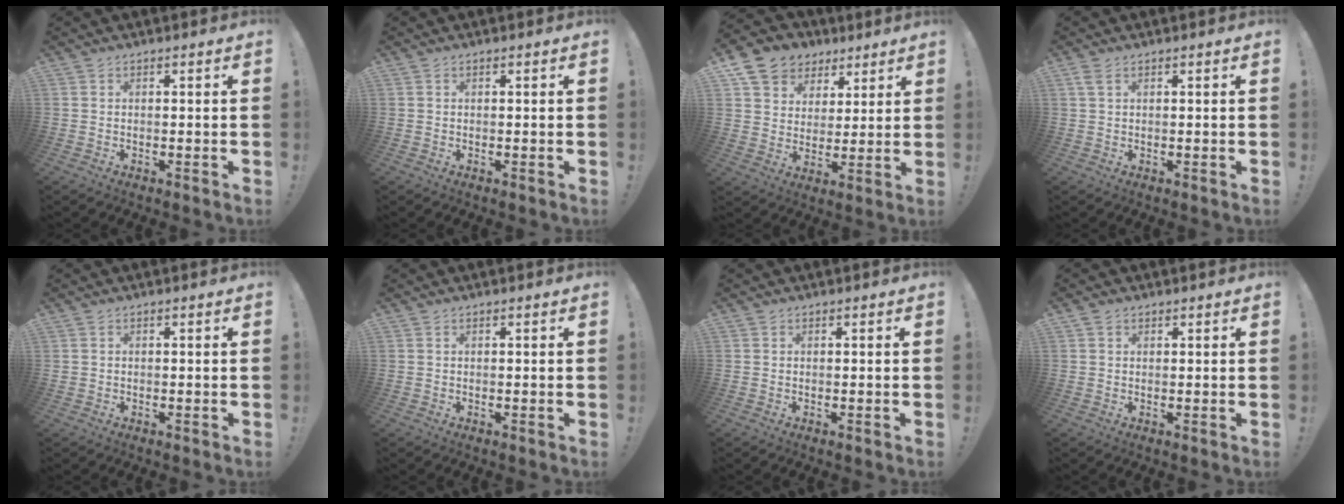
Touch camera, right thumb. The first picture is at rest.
{"total": 0.0}
{"total": 10.7, "force": [6.1, 8.4, 2.5], "torque": [-0.034, -0.042, 0.124]}
{"total": 2.0, "force": [1.0, 0.9, 1.5], "torque": [-0.033, 0.004, 0.018]}
{"total": 0.0}
{"total": 0.0}
{"total": 0.0}
{"total": 1.3, "force": [0.9, 0.9, 0.2], "torque": [0.002, 0.000, 0.015]}